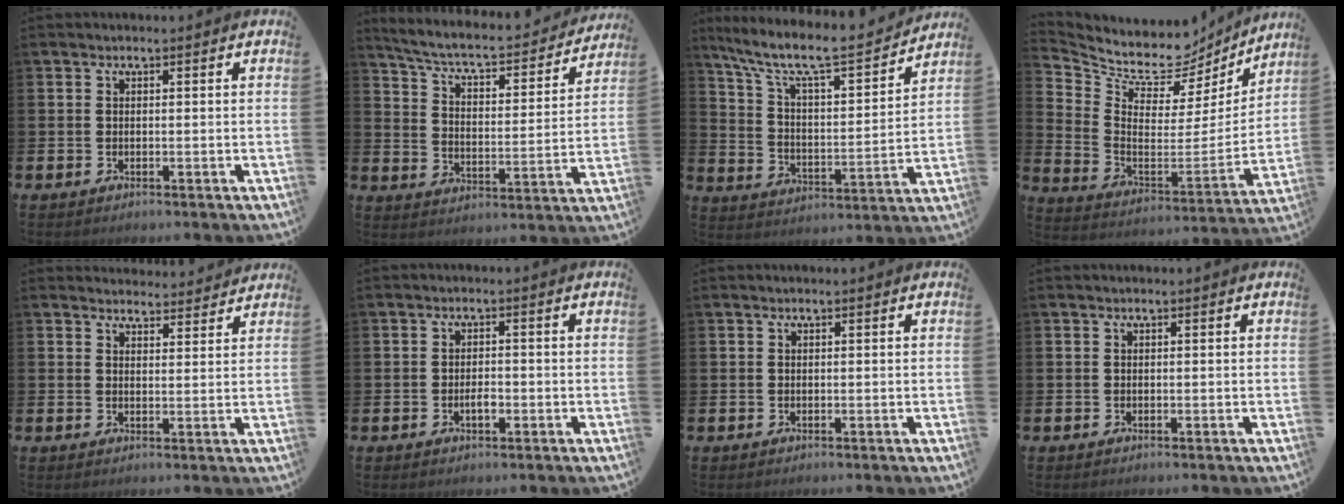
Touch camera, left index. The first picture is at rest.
{"total": 6.1, "force": [5.4, 1.2, 2.6], "torque": [-0.083, -0.041, 0.085]}
{"total": 8.9, "force": [7.5, 1.6, 4.4], "torque": [-0.117, -0.053, 0.122]}
{"total": 9.2, "force": [8.2, 3.8, 1.7], "torque": [-0.075, -0.068, 0.140]}
{"total": 3.4, "force": [3.3, 0.7, -0.2], "torque": [0.005, -0.021, 0.059]}
{"total": 1.8, "force": [-0.6, 0.9, 1.5], "torque": [-0.019, 0.000, -0.015]}
{"total": 0.0}
{"total": 0.0}